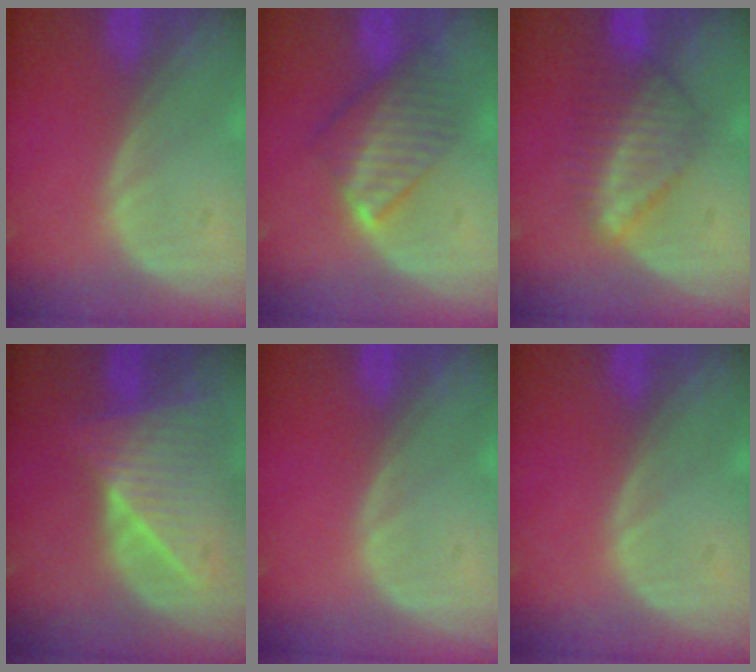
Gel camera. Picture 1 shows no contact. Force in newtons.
{"total": 6.5, "press": 6.5, "slide": 0.7}
{"total": 6.4, "press": 6.4, "slide": 0.1}
{"total": 9.0, "press": 8.1, "slide": 4.1}
{"total": 0.0}
{"total": 0.0}